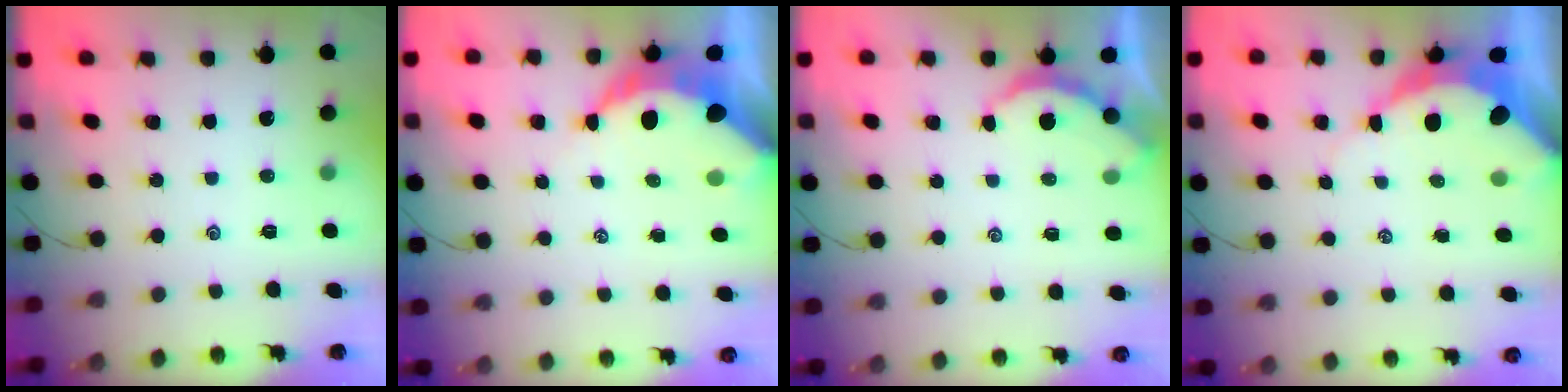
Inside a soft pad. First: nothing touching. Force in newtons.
{"total": 9.1, "press": 9.1, "slide": 0.7}
{"total": 2.3, "press": 2.3, "slide": 0.3}
{"total": 9.7, "press": 9.6, "slide": 1.1}